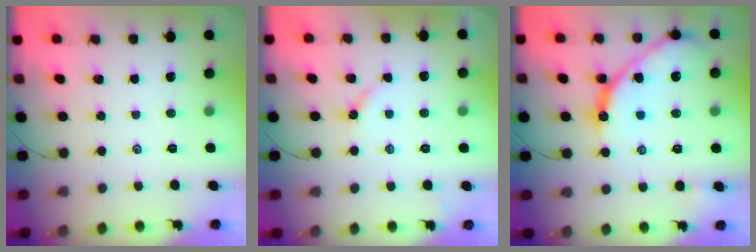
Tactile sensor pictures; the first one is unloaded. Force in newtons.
{"total": 2.8, "press": 2.8, "slide": 0.3}
{"total": 15.1, "press": 15.0, "slide": 1.3}